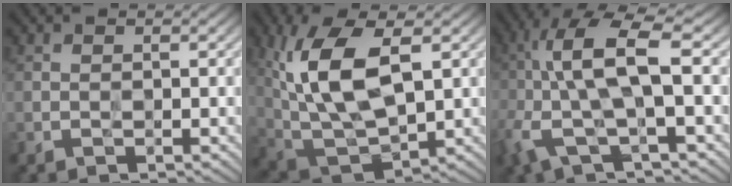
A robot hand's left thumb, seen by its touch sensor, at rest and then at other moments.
{"total": 13.1, "force": [3.6, 6.3, 10.8], "torque": [-0.239, 0.004, 0.072]}
{"total": 10.7, "force": [-1.3, 3.3, 10.1], "torque": [-0.237, 0.006, -0.035]}